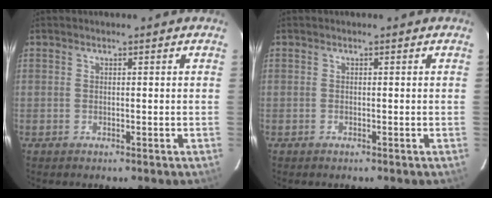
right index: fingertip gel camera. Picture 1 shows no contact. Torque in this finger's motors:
{"motor_torque": [0.03, -0.02, 0.04, 0.01]}